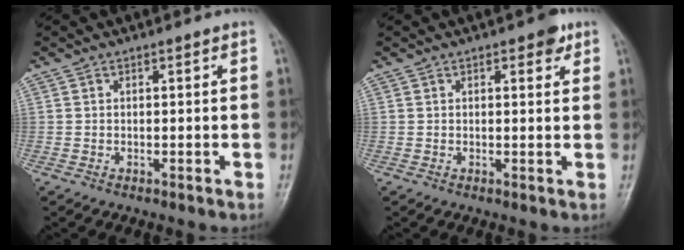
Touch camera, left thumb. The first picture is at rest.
{"total": 2.8, "force": [1.5, 1.2, 2.0], "torque": [-0.014, -0.003, 0.015]}